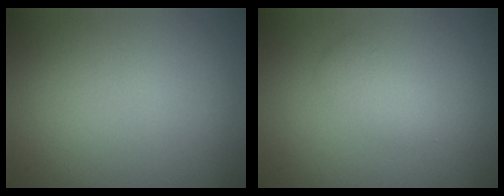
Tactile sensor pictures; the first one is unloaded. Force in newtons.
{"total": 1.7, "press": 1.7, "slide": 0.1}